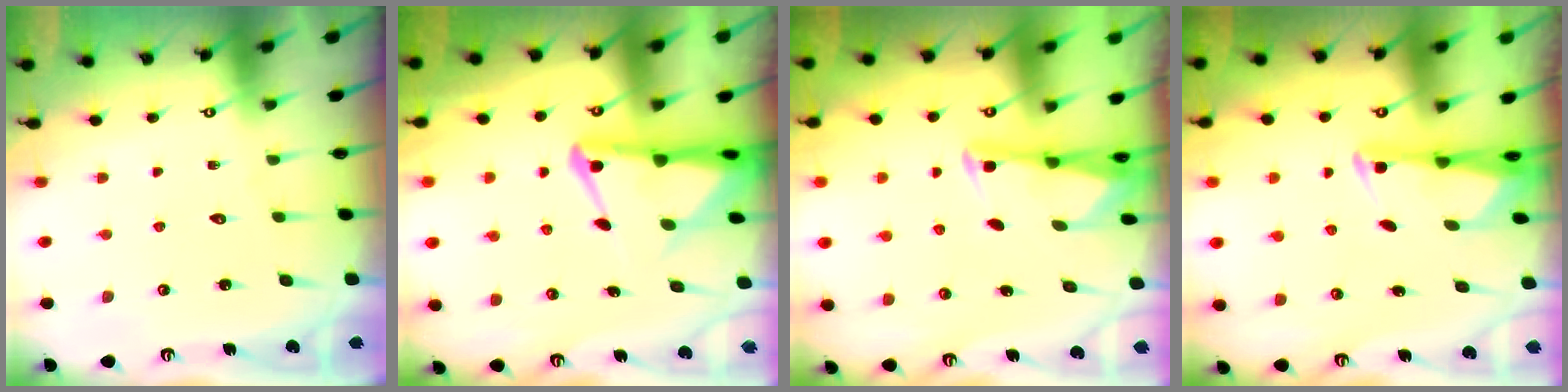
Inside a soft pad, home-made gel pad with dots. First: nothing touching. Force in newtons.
{"total": 7.0, "press": 6.9, "slide": 1.3}
{"total": 2.7, "press": 2.6, "slide": 0.2}
{"total": 2.7, "press": 2.6, "slide": 0.5}